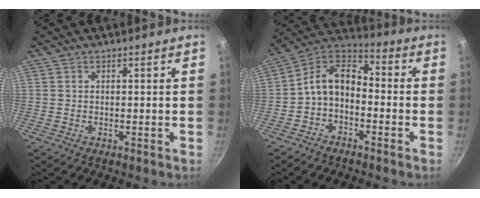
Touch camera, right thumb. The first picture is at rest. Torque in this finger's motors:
{"motor_torque": [0.07, 0.07, 0.74, 0.00, 0.25]}